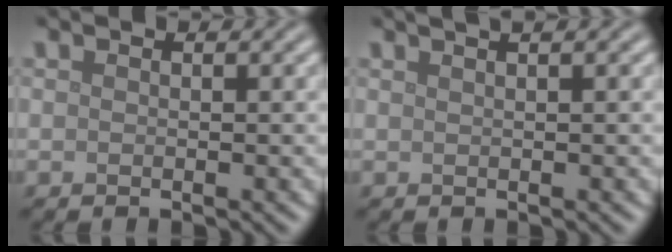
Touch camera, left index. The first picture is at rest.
{"total": 3.8, "force": [2.2, 1.7, 2.5], "torque": [-0.010, 0.026, 0.002]}